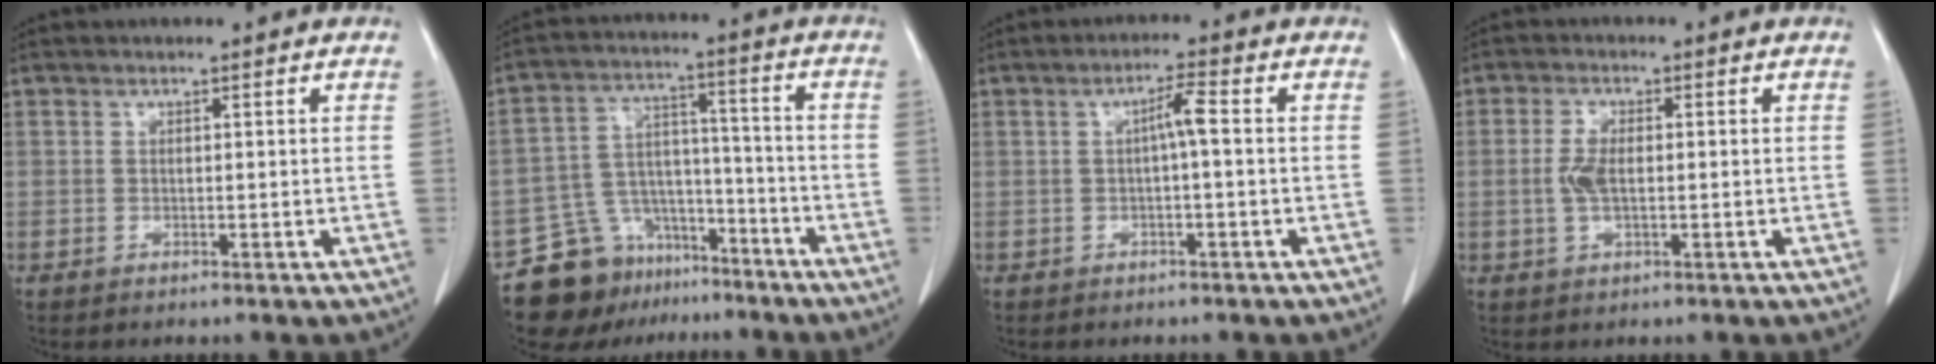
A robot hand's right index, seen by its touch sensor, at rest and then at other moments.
{"total": 12.3, "force": [-9.5, 7.1, 3.0], "torque": [-0.051, 0.051, -0.154]}
{"total": 3.0, "force": [0.1, 0.2, 3.0], "torque": [-0.052, 0.008, 0.002]}
{"total": 3.5, "force": [0.0, 1.4, 3.2], "torque": [-0.077, 0.003, 0.001]}